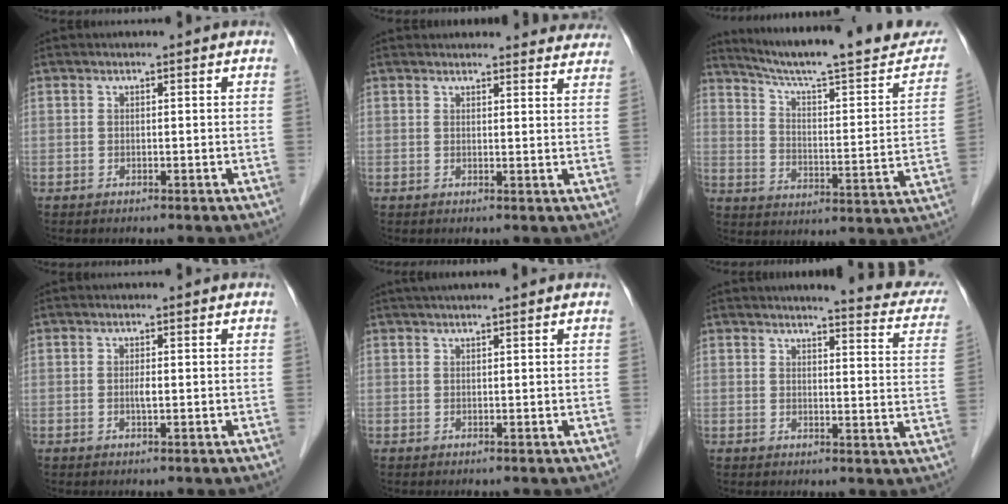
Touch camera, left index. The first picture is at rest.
{"total": 14.5, "force": [14.0, 3.0, 2.6], "torque": [0.000, 0.002, 0.142]}
{"total": 23.4, "force": [20.7, 2.9, 10.5], "torque": [-0.154, -0.026, 0.277]}
{"total": 1.1, "force": [-0.1, 0.2, 1.1], "torque": [-0.023, -0.001, -0.002]}
{"total": 3.3, "force": [2.8, -0.4, 1.8], "torque": [-0.018, 0.035, 0.046]}
{"total": 11.9, "force": [10.9, 1.4, 4.8], "torque": [-0.039, -0.040, 0.097]}